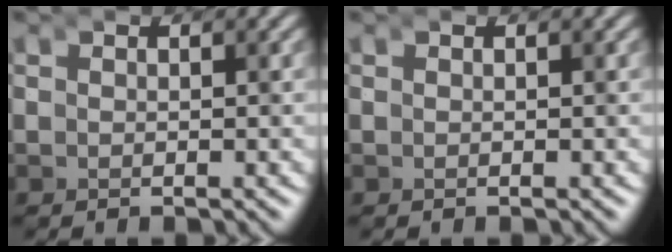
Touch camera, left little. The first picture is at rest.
{"total": 0.0}